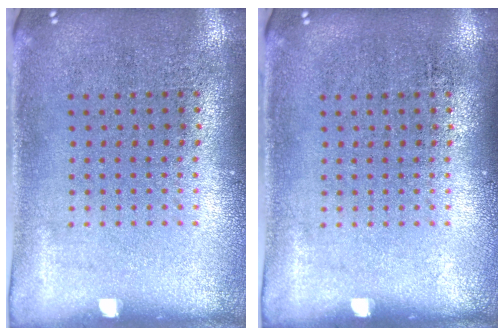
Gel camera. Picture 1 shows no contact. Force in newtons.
{"total": 0.0}